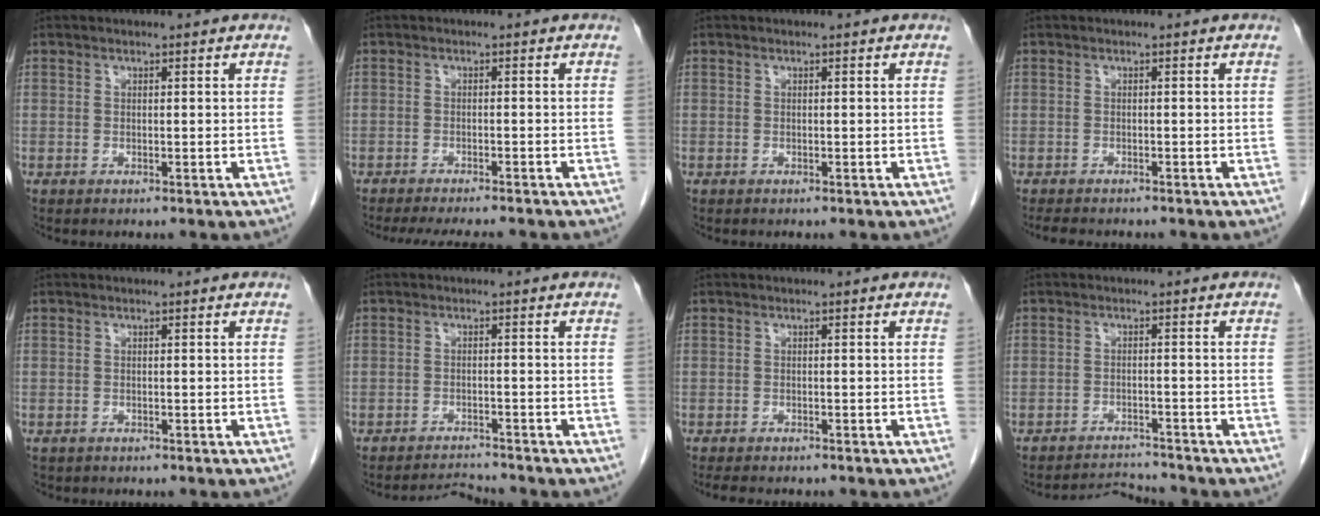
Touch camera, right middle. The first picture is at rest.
{"total": 9.3, "force": [-8.3, 1.2, 4.0], "torque": [-0.053, -0.016, -0.112]}
{"total": 0.0}
{"total": 4.3, "force": [-3.7, 1.2, 1.8], "torque": [-0.029, -0.008, -0.050]}
{"total": 0.9, "force": [-0.7, 0.6, 0.1], "torque": [-0.014, 0.001, -0.010]}
{"total": 2.7, "force": [-2.5, -0.7, -0.9], "torque": [0.013, -0.011, -0.037]}
{"total": 4.5, "force": [-3.9, 1.2, 2.0], "torque": [-0.029, -0.008, -0.052]}
{"total": 3.6, "force": [-3.3, -0.6, -1.2], "torque": [0.021, -0.006, -0.052]}